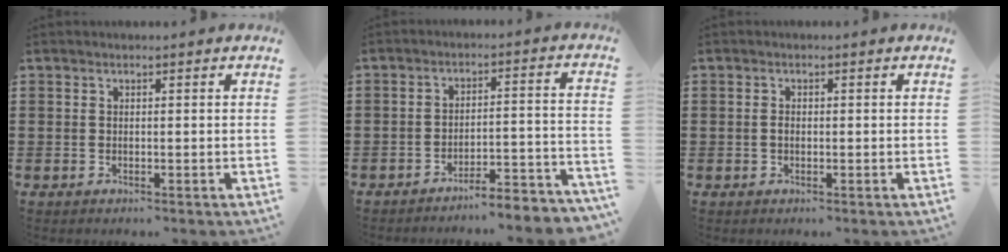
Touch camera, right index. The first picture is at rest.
{"total": 4.3, "force": [-4.1, -0.4, 1.2], "torque": [-0.025, -0.016, -0.085]}
{"total": 1.0, "force": [-0.1, 0.5, 0.8], "torque": [-0.019, -0.001, -0.002]}